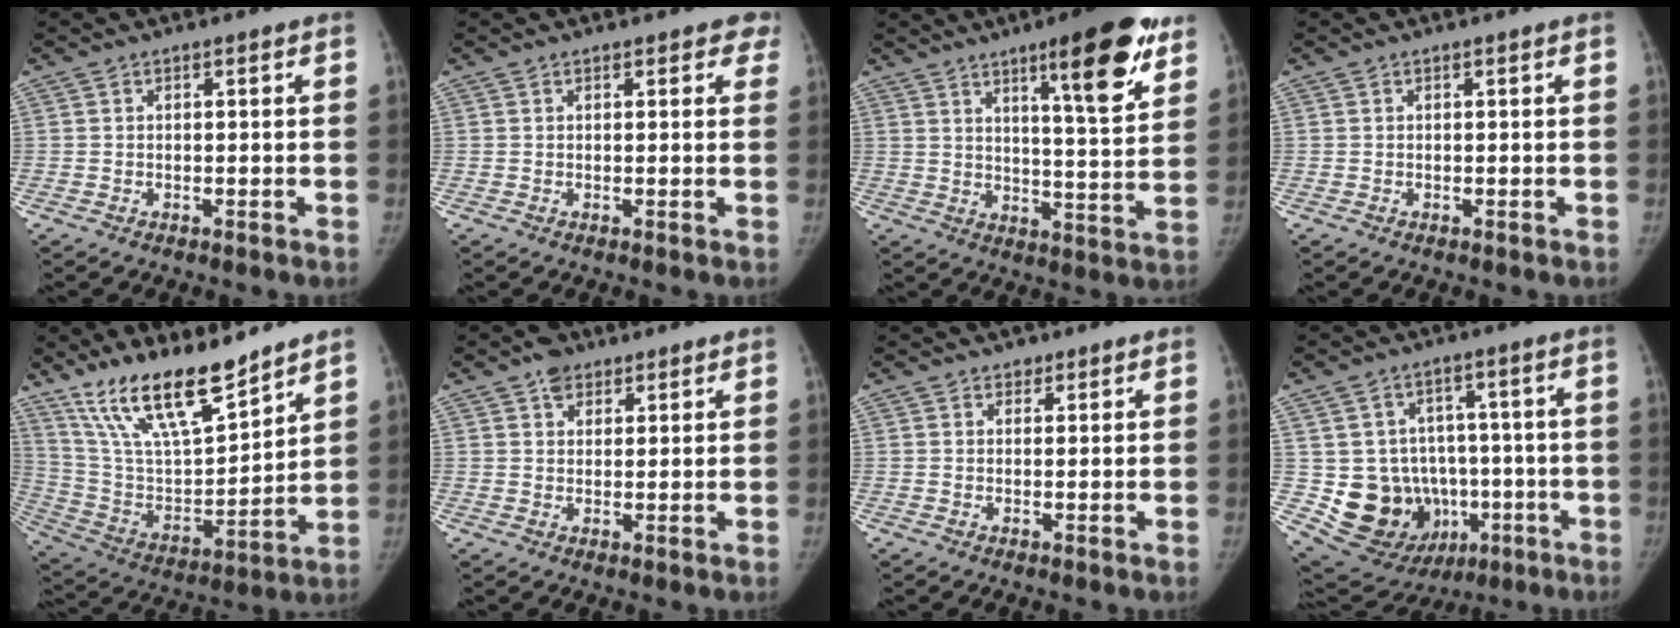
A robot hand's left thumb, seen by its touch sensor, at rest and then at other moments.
{"total": 2.6, "force": [2.0, 1.4, 0.9], "torque": [0.023, -0.003, 0.012]}
{"total": 16.2, "force": [9.5, 3.3, 12.7], "torque": [-0.151, -0.049, 0.138]}
{"total": 0.0}
{"total": 19.7, "force": [14.9, 5.7, 11.5], "torque": [-0.173, -0.077, 0.281]}
{"total": 4.5, "force": [2.9, 3.0, 1.6], "torque": [-0.003, -0.014, 0.045]}
{"total": 1.6, "force": [1.1, 1.2, 0.3], "torque": [0.012, -0.006, 0.012]}
{"total": 17.4, "force": [-2.9, 14.9, 8.5], "torque": [-0.106, 0.025, -0.013]}